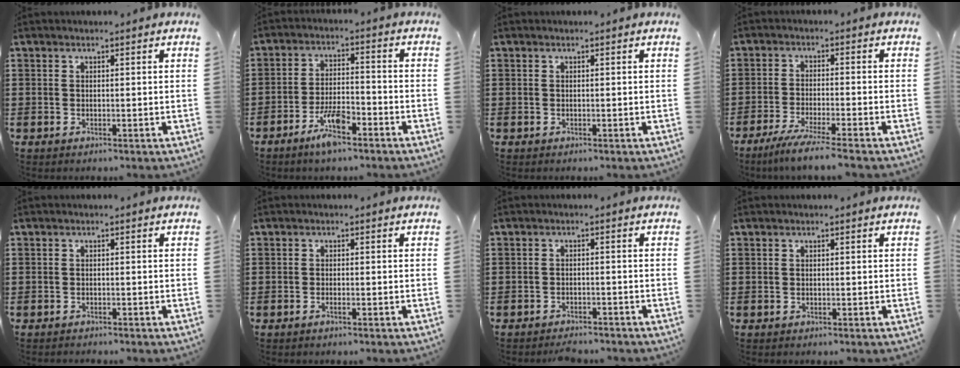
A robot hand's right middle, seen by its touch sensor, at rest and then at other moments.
{"total": 6.3, "force": [-4.2, 1.8, 4.5], "torque": [-0.091, 0.004, -0.078]}
{"total": 0.0}
{"total": 4.3, "force": [-3.7, -0.5, 2.3], "torque": [-0.051, -0.018, -0.070]}
{"total": 0.7, "force": [-0.7, 0.1, -0.1], "torque": [0.001, 0.002, -0.016]}
{"total": 0.7, "force": [-0.4, 0.0, 0.6], "torque": [-0.011, -0.003, -0.008]}
{"total": 2.0, "force": [-2.0, 0.3, 0.1], "torque": [-0.008, -0.002, -0.041]}
{"total": 0.0}